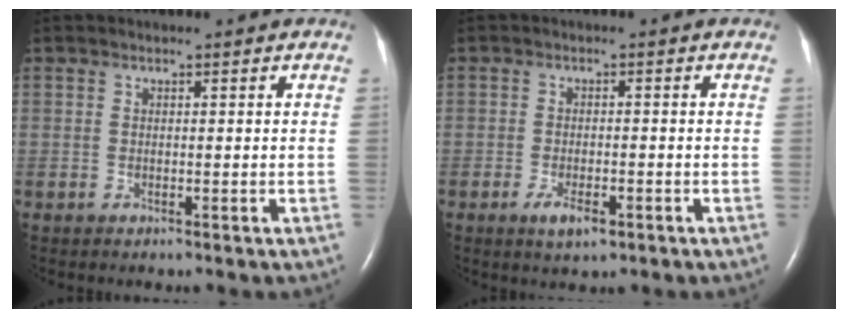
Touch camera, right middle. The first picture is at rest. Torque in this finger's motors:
{"motor_torque": [0.59, -0.52, 0.07, -0.04]}